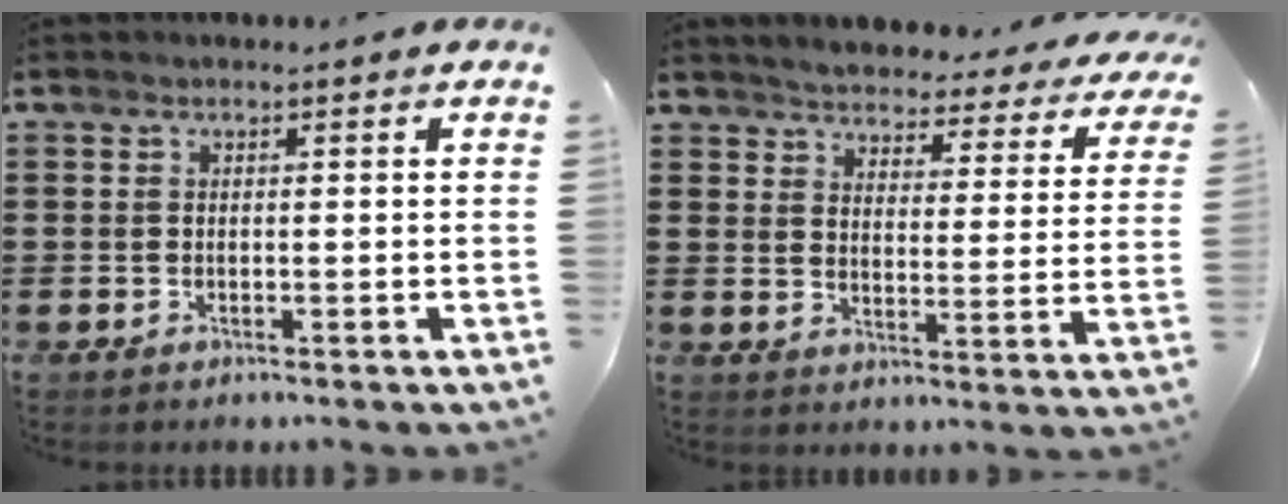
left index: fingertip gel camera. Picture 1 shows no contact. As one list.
[{"total": 3.3, "force": [3.3, -0.2, -0.1], "torque": [-0.023, -0.034, 0.049]}]